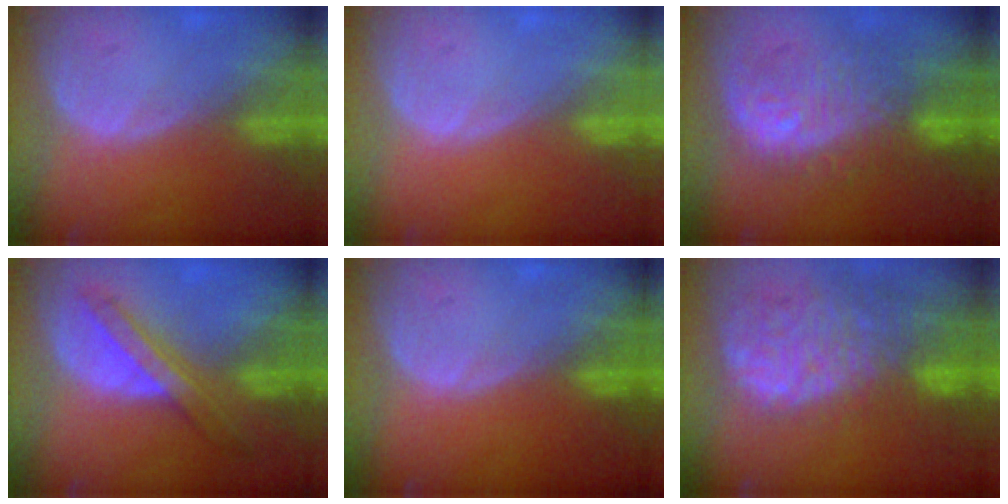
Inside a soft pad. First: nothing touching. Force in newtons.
{"total": 0.0}
{"total": 10.4, "press": 10.1, "slide": 2.6}
{"total": 6.9, "press": 6.4, "slide": 2.5}
{"total": 0.0}
{"total": 14.2, "press": 11.8, "slide": 7.9}